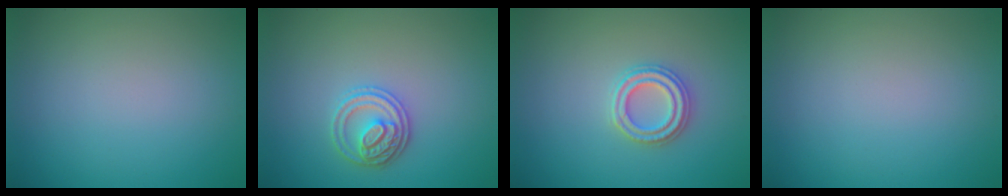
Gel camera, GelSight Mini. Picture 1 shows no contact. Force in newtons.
{"total": 2.9, "press": 2.8, "slide": 0.7}
{"total": 2.6, "press": 2.6, "slide": 0.4}
{"total": 0.0}